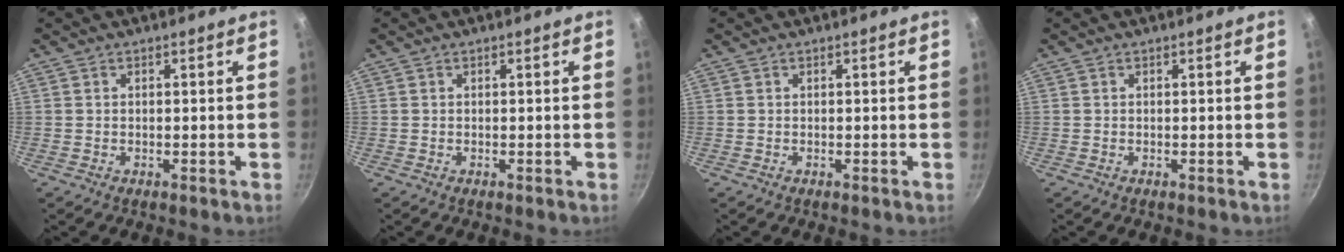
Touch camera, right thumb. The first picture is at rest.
{"total": 0.0}
{"total": 0.0}
{"total": 0.0}